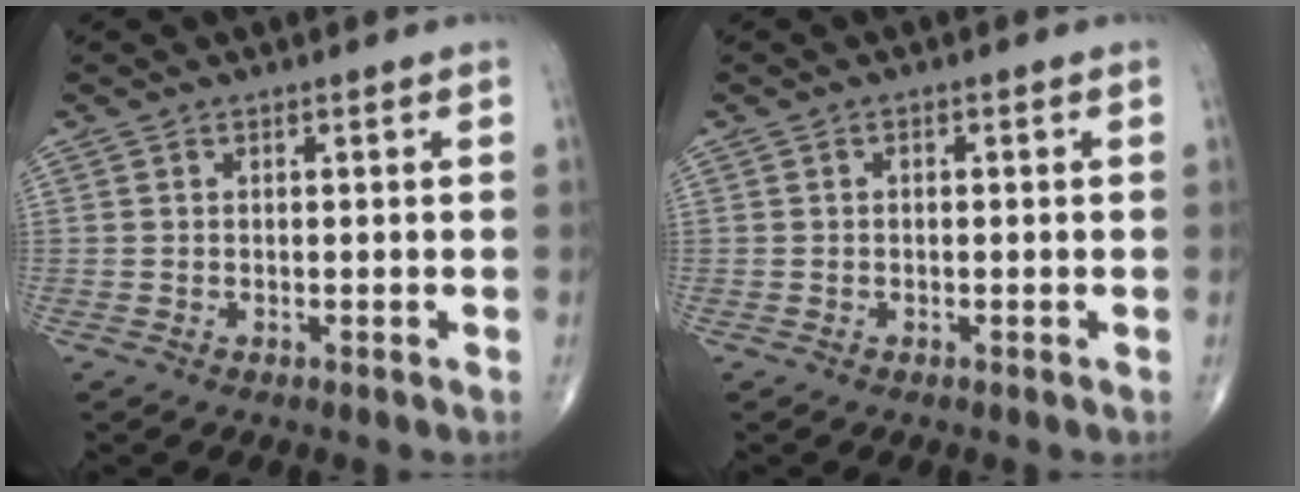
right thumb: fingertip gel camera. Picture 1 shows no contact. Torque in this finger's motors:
{"motor_torque": [-0.20, -0.04, 0.05, 0.16, 0.04]}